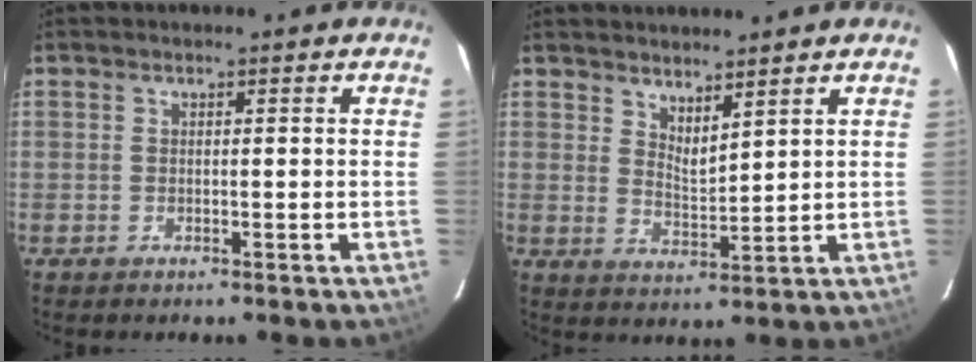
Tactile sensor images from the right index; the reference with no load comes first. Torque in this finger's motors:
{"motor_torque": [-0.07, 0.20, 0.00, 0.00]}